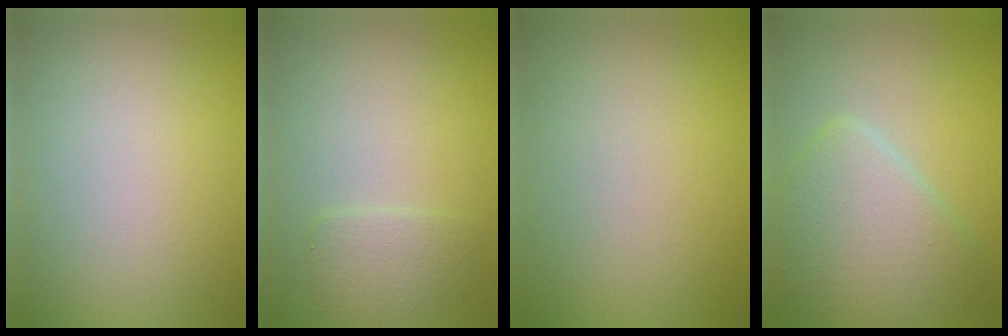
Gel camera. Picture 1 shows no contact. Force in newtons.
{"total": 2.0, "press": 2.0, "slide": 0.2}
{"total": 0.0}
{"total": 6.0, "press": 5.9, "slide": 0.4}